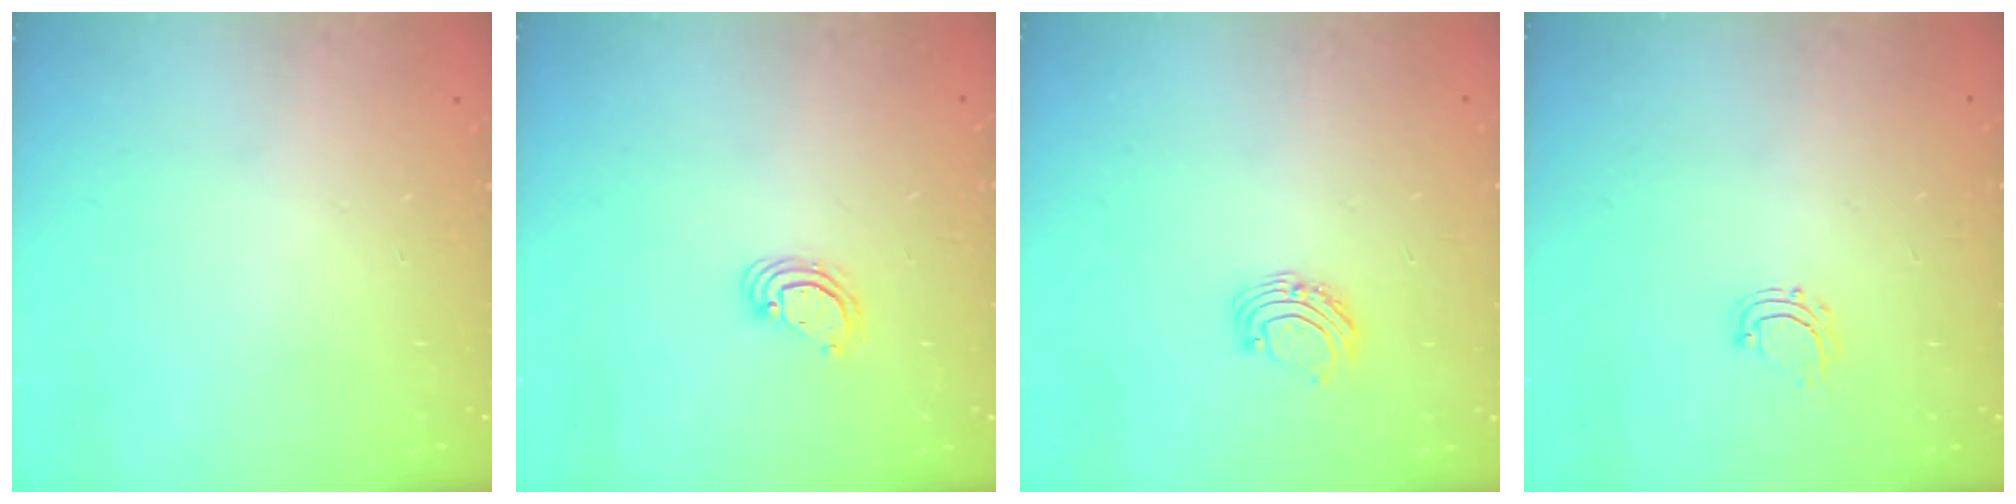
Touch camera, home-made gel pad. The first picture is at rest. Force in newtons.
{"total": 3.7, "press": 3.7, "slide": 0.3}
{"total": 7.3, "press": 7.3, "slide": 0.9}
{"total": 4.9, "press": 4.8, "slide": 0.4}